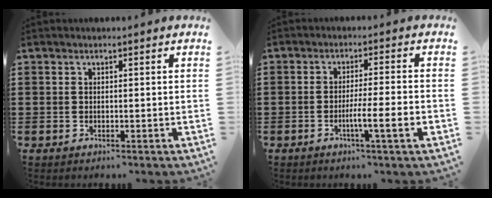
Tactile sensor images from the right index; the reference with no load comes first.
{"total": 5.6, "force": [-2.0, 0.0, 5.2], "torque": [-0.086, -0.010, -0.033]}